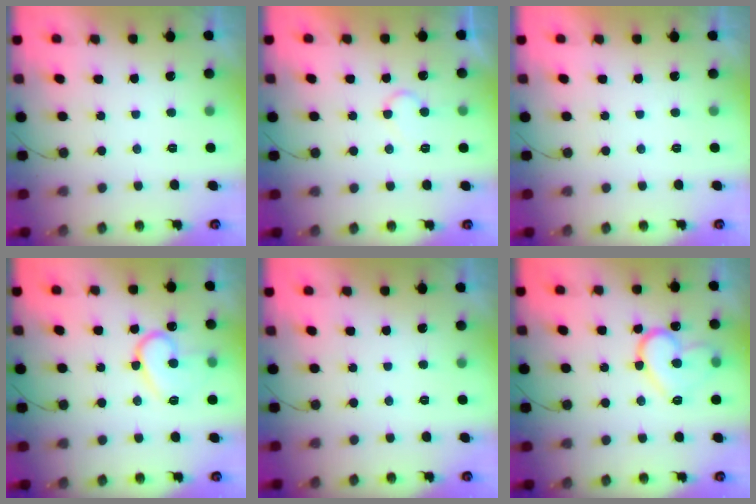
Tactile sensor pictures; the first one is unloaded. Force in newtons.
{"total": 7.3, "press": 7.3, "slide": 0.6}
{"total": 1.8, "press": 1.8, "slide": 0.1}
{"total": 13.7, "press": 13.6, "slide": 1.5}
{"total": 0.0}
{"total": 14.0, "press": 13.9, "slide": 1.2}